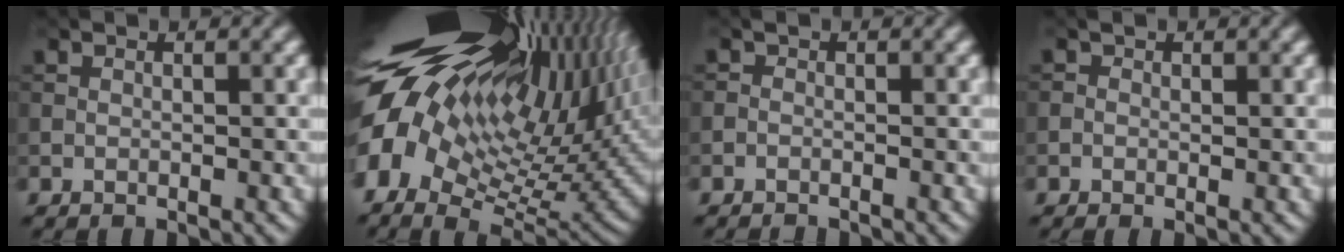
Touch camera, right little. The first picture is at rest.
{"total": 21.0, "force": [6.4, 9.5, 17.6], "torque": [-0.305, 0.003, 0.118]}
{"total": 1.4, "force": [-1.3, 0.3, 0.2], "torque": [0.001, -0.004, -0.024]}
{"total": 0.6, "force": [-0.1, 0.4, 0.4], "torque": [-0.007, 0.000, -0.004]}